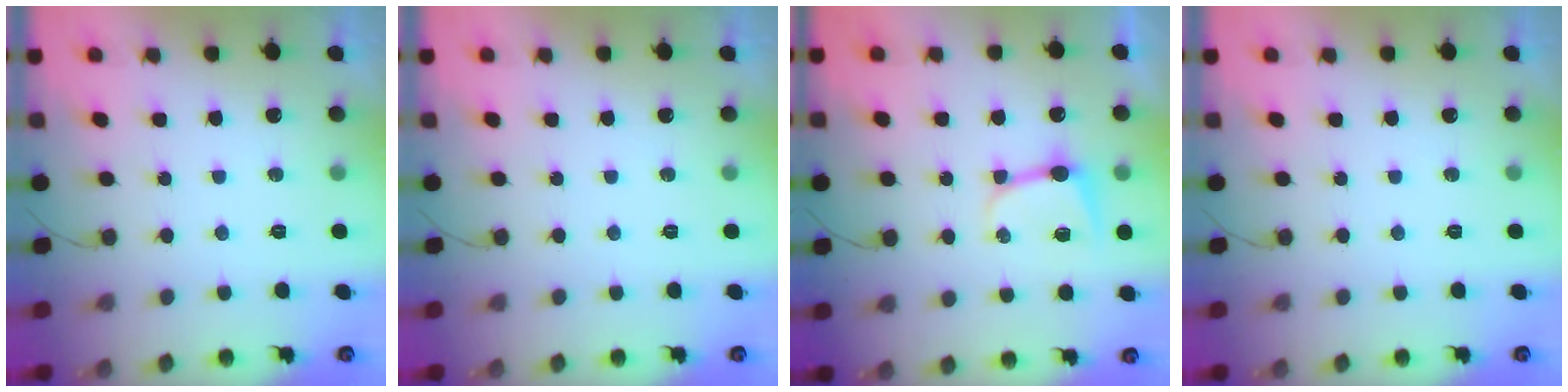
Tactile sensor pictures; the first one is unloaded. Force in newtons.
{"total": 0.0}
{"total": 7.2, "press": 7.1, "slide": 0.7}
{"total": 0.0}